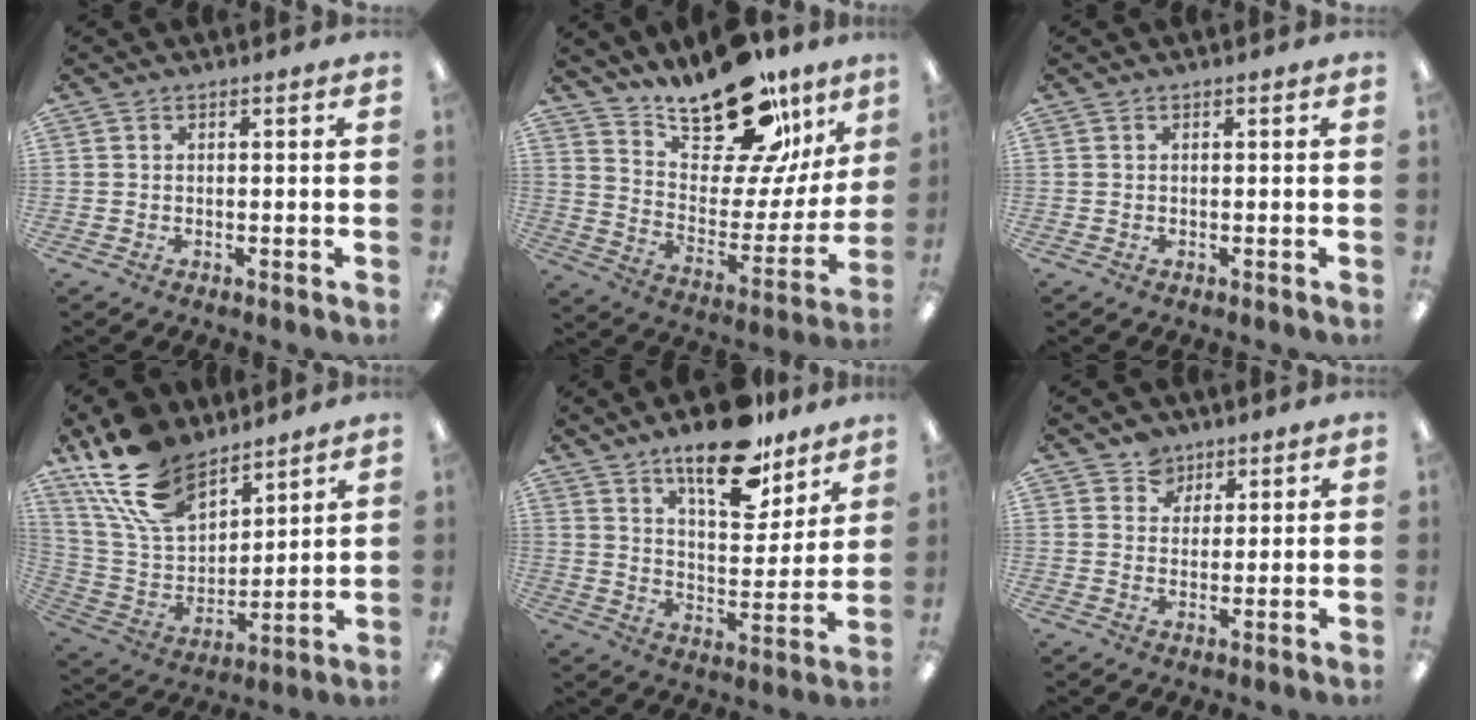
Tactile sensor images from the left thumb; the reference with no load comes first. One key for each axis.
{"total": 23.1, "fx": 17.6, "fy": 9.2, "fz": 11.8, "tx": -0.176, "ty": -0.120, "tz": 0.301}
{"total": 0.0}
{"total": 20.0, "fx": 13.6, "fy": 10.3, "fz": 10.4, "tx": -0.224, "ty": -0.061, "tz": 0.253}
{"total": 17.7, "fx": 13.0, "fy": 7.0, "fz": 9.8, "tx": -0.140, "ty": -0.076, "tz": 0.218}
{"total": 6.2, "fx": 4.3, "fy": 4.5, "fz": 0.3, "tx": -0.007, "ty": -0.020, "tz": 0.079}